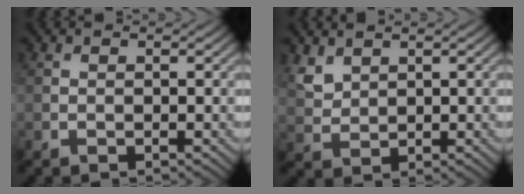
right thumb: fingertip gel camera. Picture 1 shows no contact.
{"total": 3.1, "force": [2.2, 1.7, 1.4], "torque": [-0.041, 0.000, 0.051]}